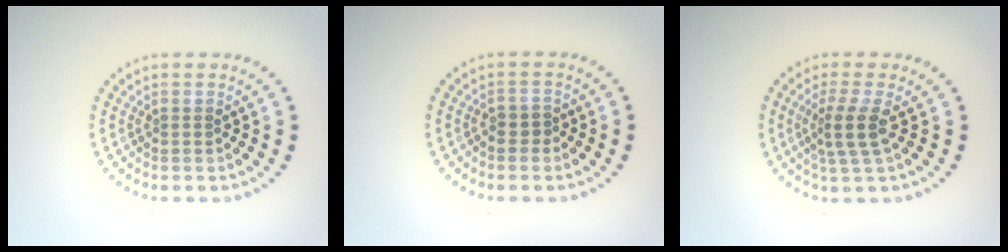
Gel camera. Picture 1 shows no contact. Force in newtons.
{"total": 1.1, "press": 0.9, "slide": 0.7}
{"total": 2.9, "press": 2.2, "slide": 1.9}